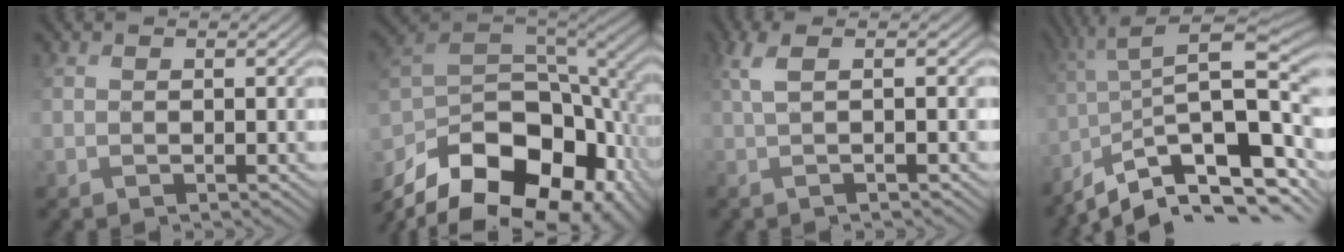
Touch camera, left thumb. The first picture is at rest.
{"total": 17.7, "force": [-9.4, 9.7, 11.3], "torque": [-0.280, -0.038, -0.145]}
{"total": 4.7, "force": [0.5, 1.0, 4.6], "torque": [-0.080, 0.015, -0.001]}
{"total": 15.5, "force": [-8.3, 4.3, 12.4], "torque": [-0.231, 0.002, -0.129]}